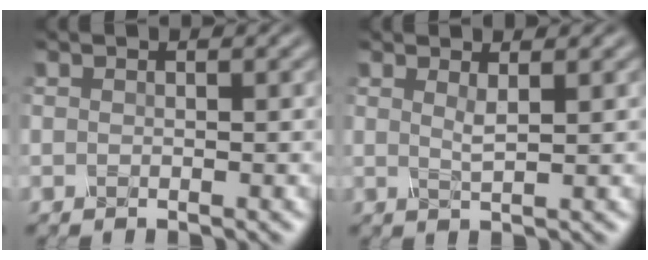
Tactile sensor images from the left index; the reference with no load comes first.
{"total": 1.3, "force": [0.6, 0.3, 1.0], "torque": [-0.018, -0.004, 0.009]}